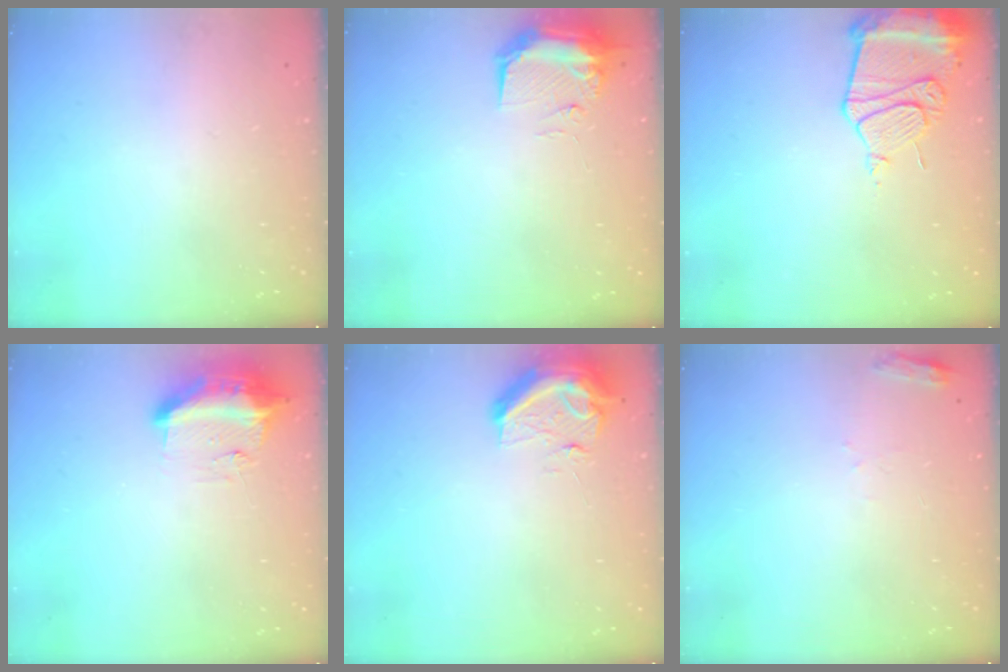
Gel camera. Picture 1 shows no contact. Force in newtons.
{"total": 8.8, "press": 8.6, "slide": 1.6}
{"total": 13.6, "press": 13.5, "slide": 1.5}
{"total": 11.2, "press": 11.2, "slide": 0.6}
{"total": 15.4, "press": 11.8, "slide": 9.9}
{"total": 4.4, "press": 4.3, "slide": 0.5}